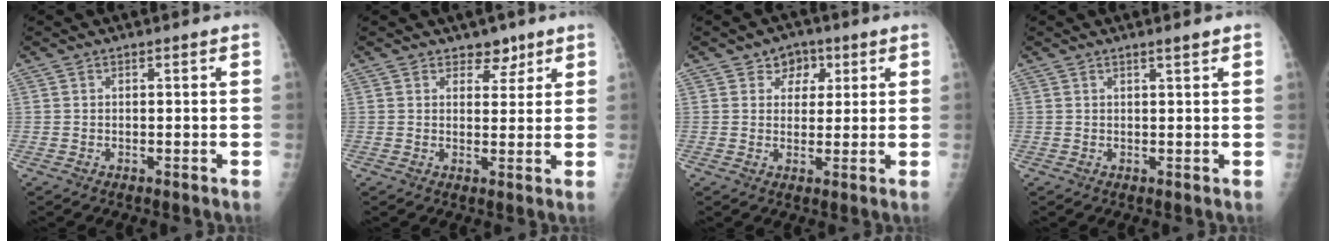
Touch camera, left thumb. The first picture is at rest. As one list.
[{"total": 3.4, "force": [2.4, 2.2, 1.0], "torque": [0.012, -0.014, 0.032]}, {"total": 4.9, "force": [2.2, 4.0, 1.7], "torque": [0.012, -0.004, 0.027]}, {"total": 1.3, "force": [0.9, -0.1, 1.0], "torque": [-0.015, -0.006, 0.015]}]